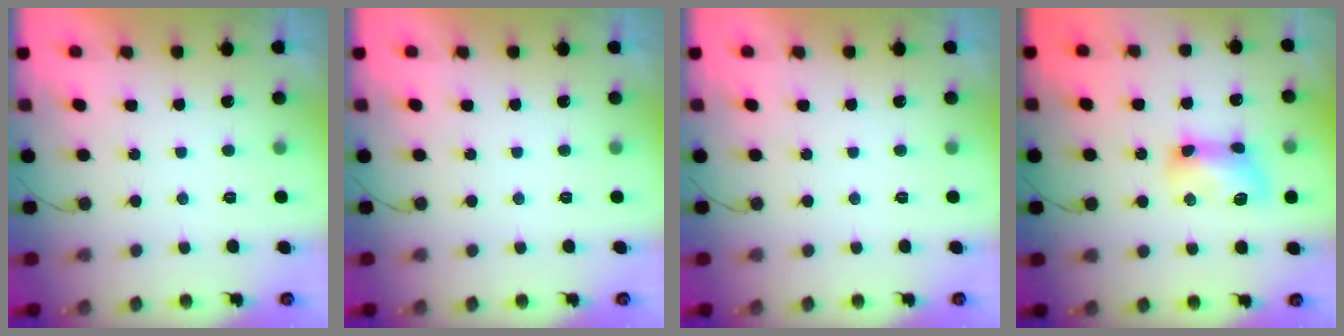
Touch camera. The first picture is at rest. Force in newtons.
{"total": 0.0}
{"total": 0.0}
{"total": 10.3, "press": 10.2, "slide": 0.8}